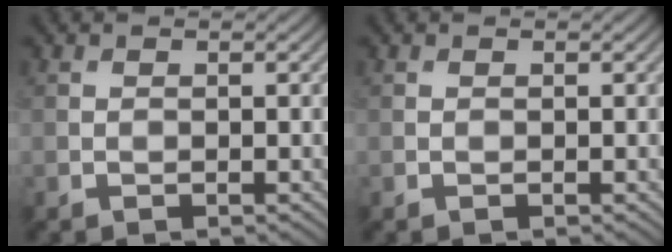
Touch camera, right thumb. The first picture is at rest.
{"total": 0.0}